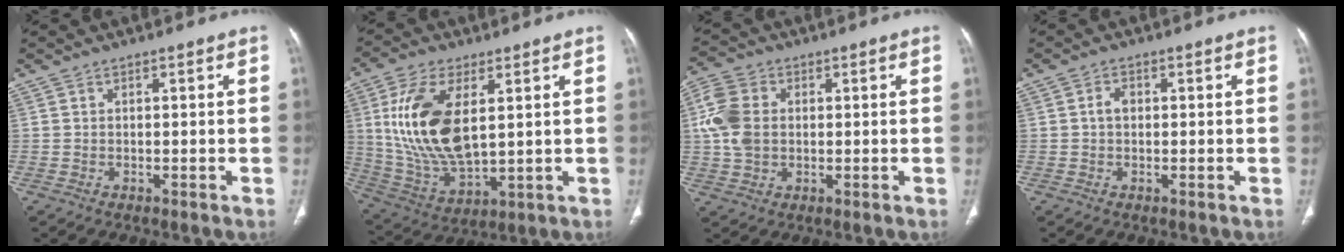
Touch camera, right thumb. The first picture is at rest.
{"total": 17.9, "force": [3.9, 8.9, 15.0], "torque": [-0.299, -0.019, 0.086]}
{"total": 8.6, "force": [0.7, 6.4, 5.8], "torque": [-0.126, 0.012, 0.012]}
{"total": 2.0, "force": [0.1, 1.4, 1.4], "torque": [-0.022, 0.008, 0.000]}